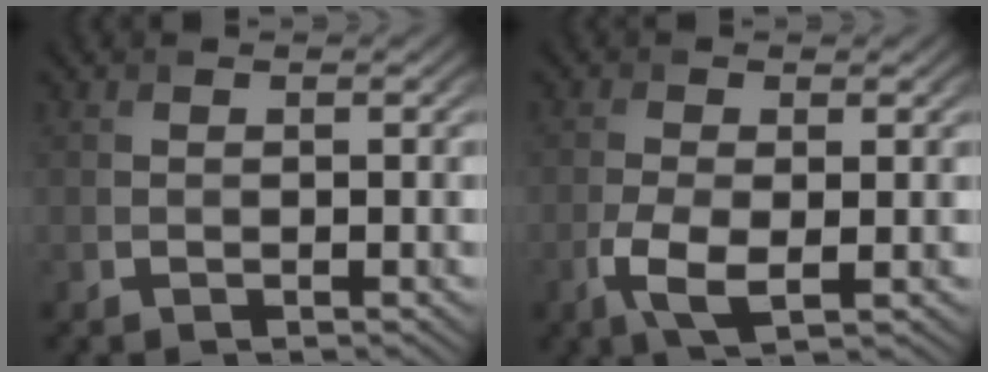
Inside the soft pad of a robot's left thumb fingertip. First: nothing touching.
{"total": 4.4, "force": [-1.4, 1.8, 3.8], "torque": [-0.091, -0.006, -0.028]}